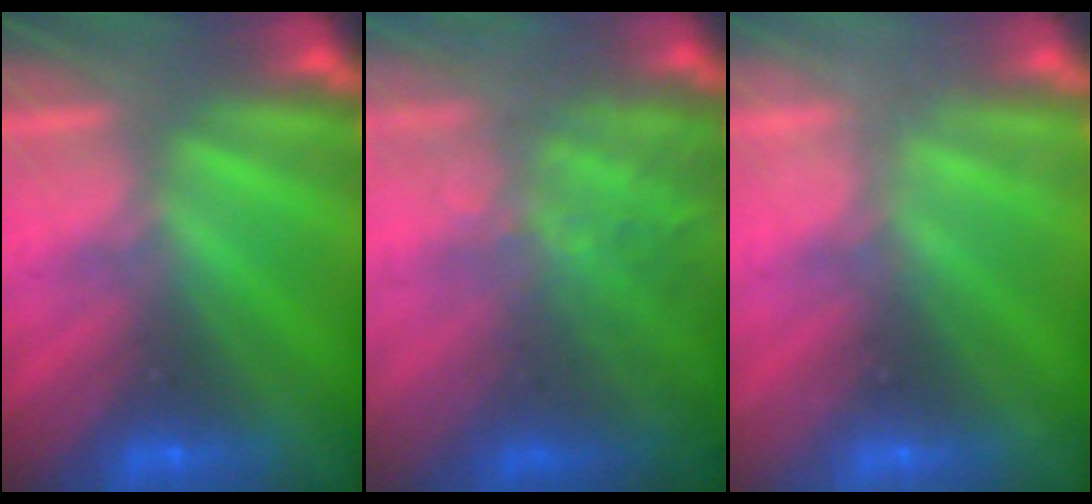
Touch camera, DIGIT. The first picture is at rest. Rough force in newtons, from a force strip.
{"total": 7.6}
{"total": 2.1}